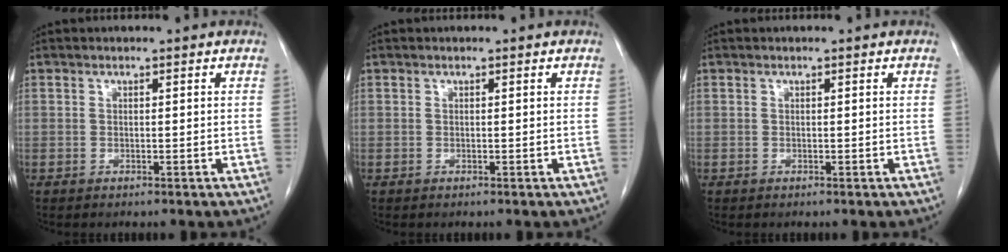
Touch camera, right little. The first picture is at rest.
{"total": 0.0}
{"total": 0.0}